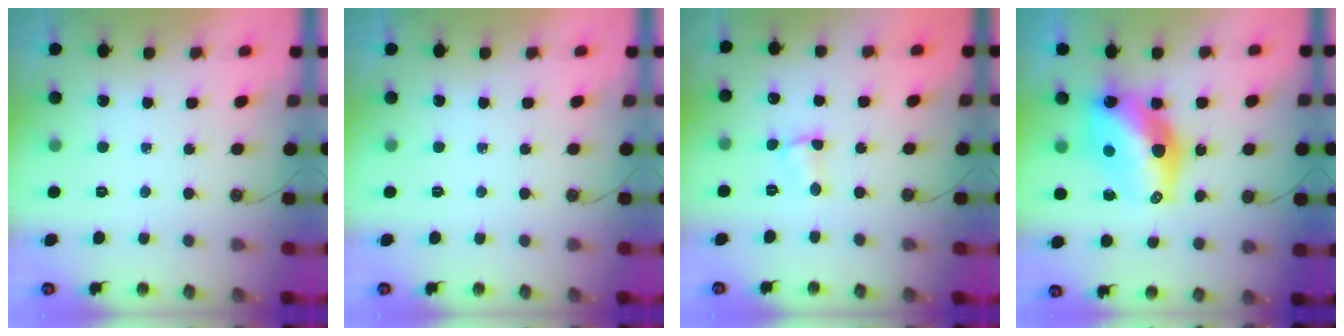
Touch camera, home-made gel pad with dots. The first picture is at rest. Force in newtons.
{"total": 0.0}
{"total": 3.4, "press": 3.3, "slide": 0.4}
{"total": 16.7, "press": 16.6, "slide": 1.5}